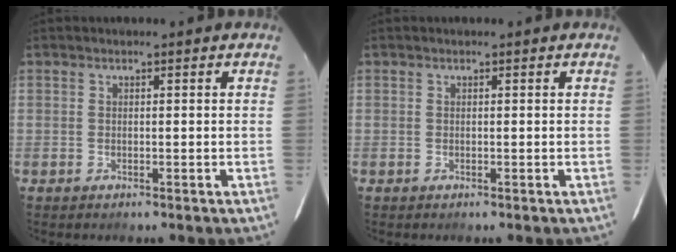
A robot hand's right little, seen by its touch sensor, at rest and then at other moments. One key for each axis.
{"total": 0.0}